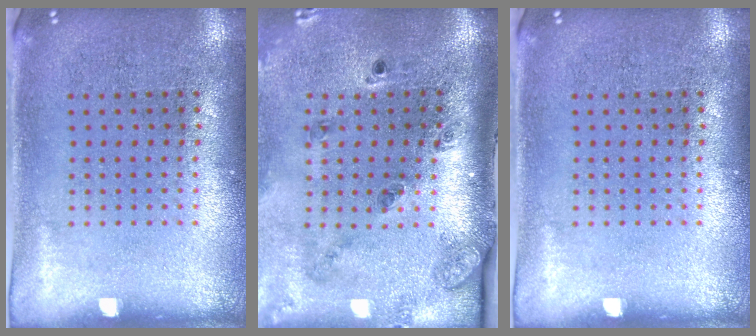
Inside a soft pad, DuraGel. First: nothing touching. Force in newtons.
{"total": 1.8, "press": 1.5, "slide": 1.0}
{"total": 0.0}